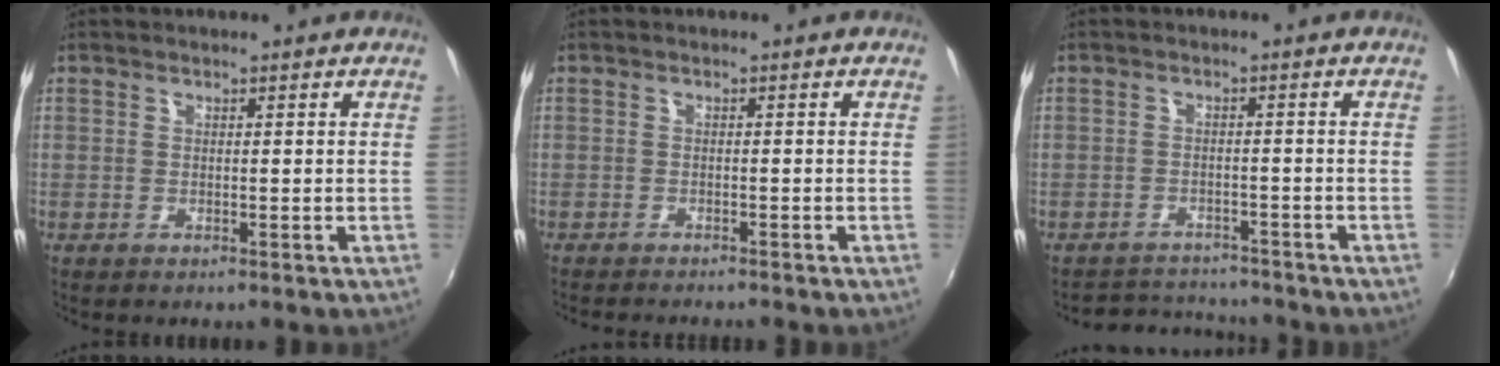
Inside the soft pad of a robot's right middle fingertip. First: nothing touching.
{"total": 3.6, "force": [-3.4, 0.3, 1.3], "torque": [-0.032, -0.012, -0.054]}
{"total": 5.9, "force": [-5.6, 1.7, -0.1], "torque": [-0.013, 0.016, -0.086]}